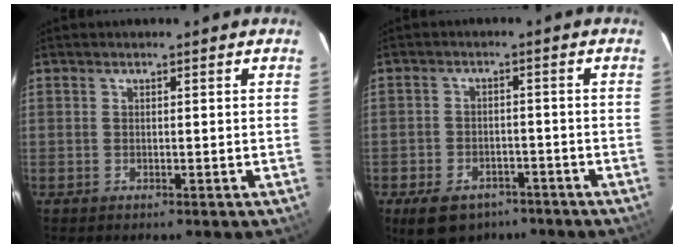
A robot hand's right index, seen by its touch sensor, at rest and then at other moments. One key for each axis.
{"total": 10.6, "fx": -7.0, "fy": 6.6, "fz": 4.4, "tx": -0.109, "ty": 0.004, "tz": -0.096}